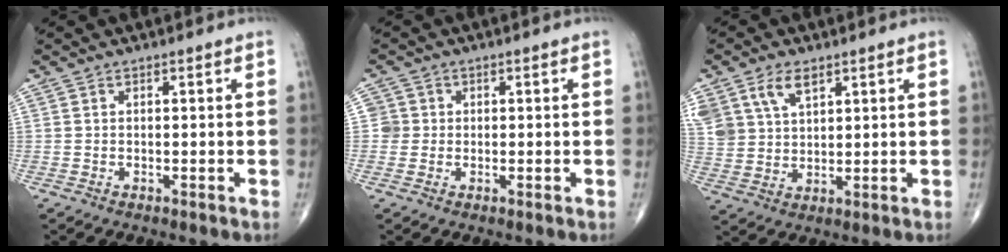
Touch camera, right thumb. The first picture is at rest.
{"total": 2.5, "force": [0.1, 2.5, -0.1], "torque": [0.025, 0.009, -0.003]}
{"total": 10.1, "force": [5.4, 6.3, 5.8], "torque": [-0.112, -0.008, 0.112]}